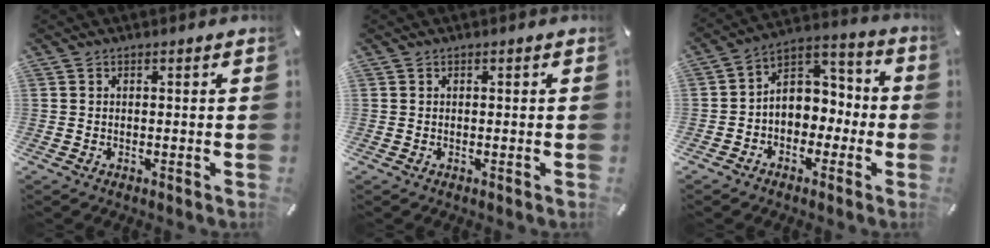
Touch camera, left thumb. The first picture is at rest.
{"total": 0.0}
{"total": 7.8, "force": [-1.0, 7.2, 2.7], "torque": [-0.039, 0.008, -0.016]}